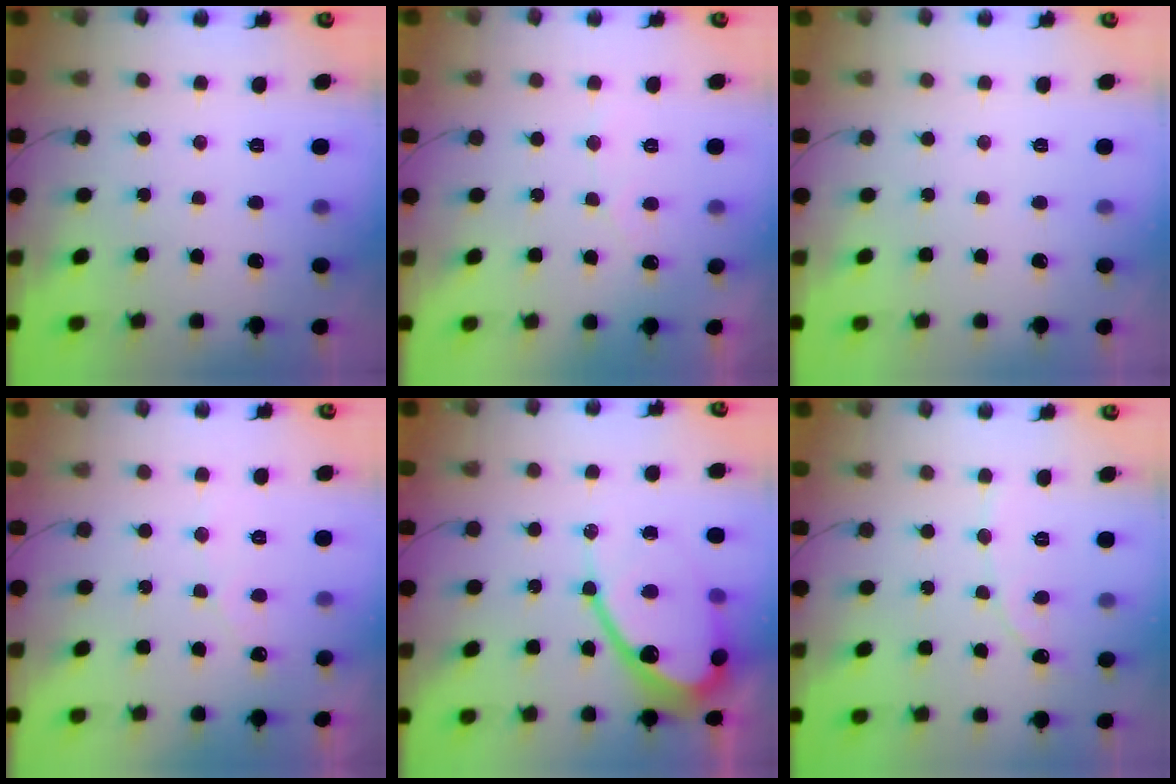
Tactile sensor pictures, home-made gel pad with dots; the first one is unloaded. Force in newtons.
{"total": 3.0, "press": 3.0, "slide": 0.1}
{"total": 0.0}
{"total": 2.7, "press": 2.7, "slide": 0.1}
{"total": 16.3, "press": 16.3, "slide": 1.5}
{"total": 2.3, "press": 2.3, "slide": 0.2}